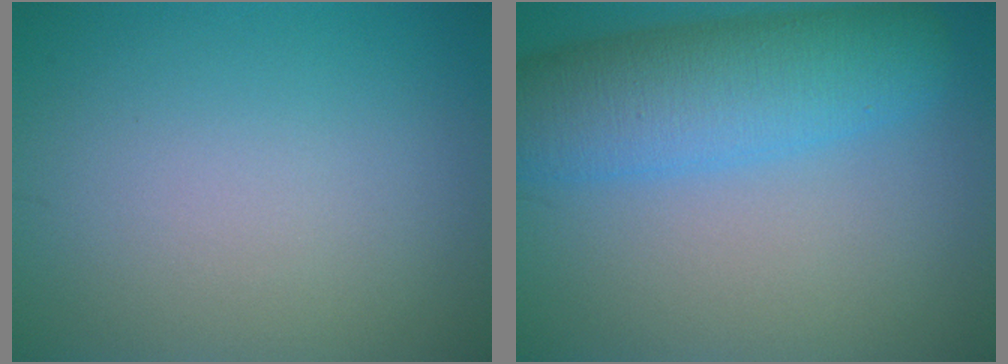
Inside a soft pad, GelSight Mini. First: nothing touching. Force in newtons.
{"total": 7.8, "press": 7.8, "slide": 0.5}